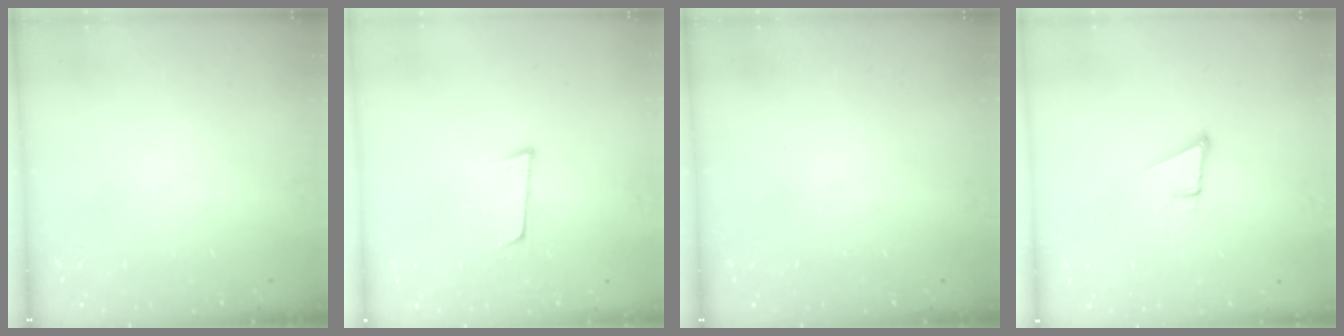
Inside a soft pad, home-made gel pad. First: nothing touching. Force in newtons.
{"total": 5.8, "press": 5.5, "slide": 1.9}
{"total": 0.0}
{"total": 4.4, "press": 3.8, "slide": 2.3}